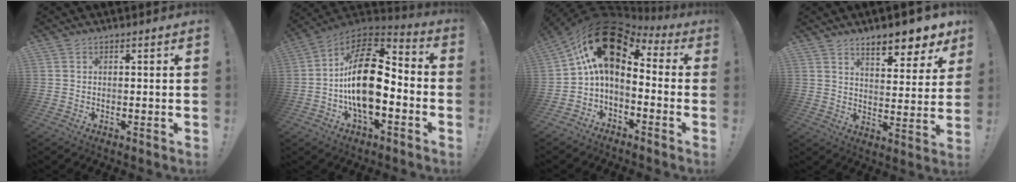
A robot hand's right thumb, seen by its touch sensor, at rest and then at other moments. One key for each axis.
{"total": 22.2, "fx": -1.1, "fy": 11.5, "fz": 18.9, "tx": -0.344, "ty": 0.013, "tz": -0.016}
{"total": 17.0, "fx": 5.7, "fy": 9.0, "fz": 13.3, "tx": -0.222, "ty": -0.028, "tz": 0.104}
{"total": 9.7, "fx": 7.7, "fy": 2.5, "fz": 5.3, "tx": -0.063, "ty": -0.064, "tz": 0.130}